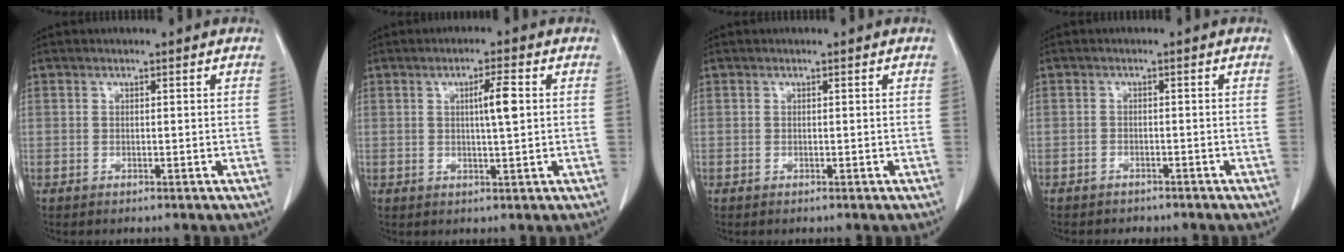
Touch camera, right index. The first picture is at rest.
{"total": 4.3, "force": [0.8, 0.2, 4.2], "torque": [-0.071, -0.001, 0.013]}
{"total": 0.0}
{"total": 3.7, "force": [-3.1, 1.7, 0.9], "torque": [-0.019, 0.000, -0.035]}